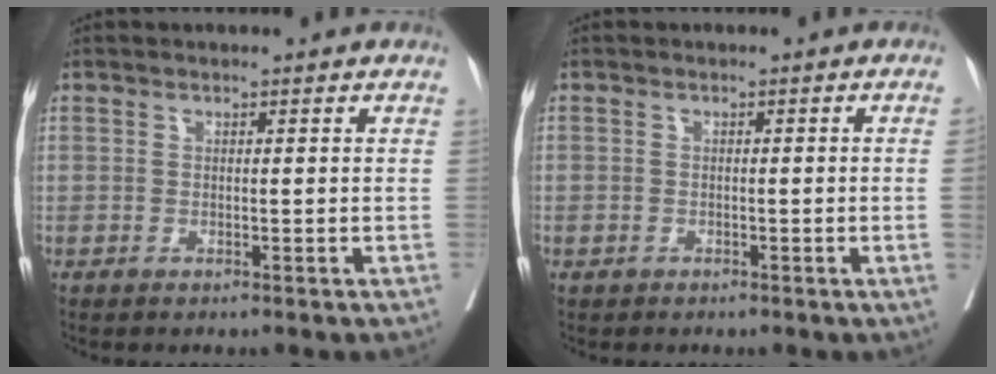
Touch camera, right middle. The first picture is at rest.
{"total": 0.7, "force": [-0.3, 0.1, 0.6], "torque": [-0.012, 0.007, -0.005]}